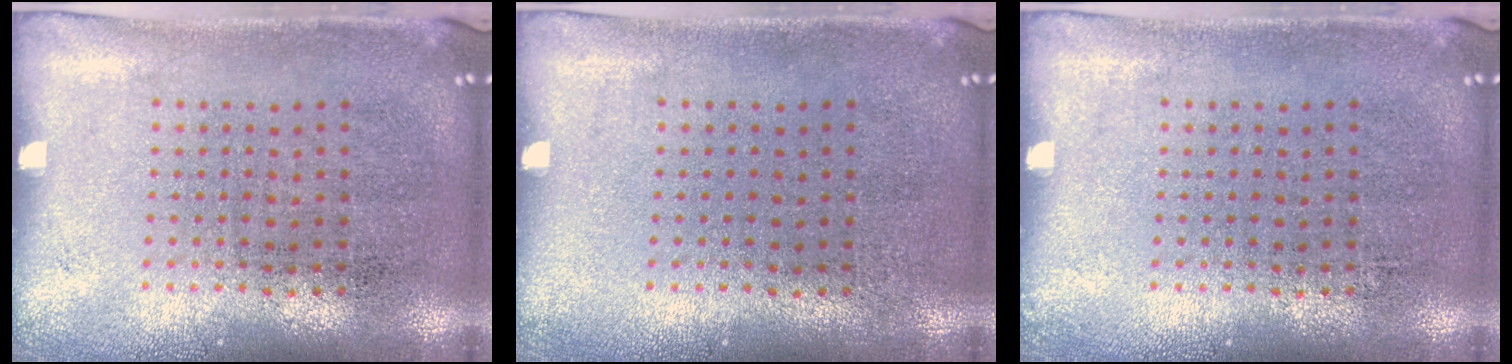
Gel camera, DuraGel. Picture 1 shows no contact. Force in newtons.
{"total": 0.0}
{"total": 0.0}